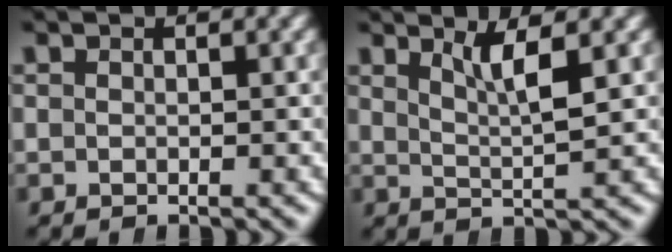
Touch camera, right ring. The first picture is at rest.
{"total": 2.7, "force": [1.7, -0.2, 2.1], "torque": [-0.044, -0.013, 0.034]}